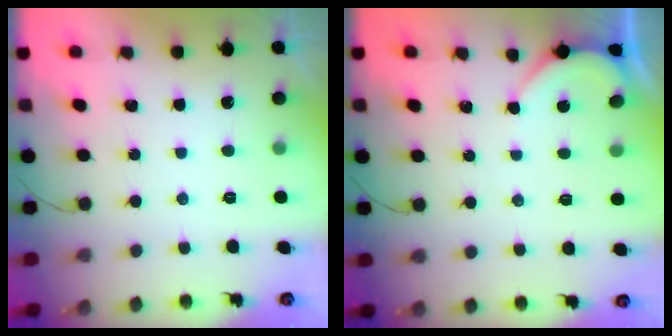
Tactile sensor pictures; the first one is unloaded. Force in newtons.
{"total": 2.0, "press": 2.0, "slide": 0.2}